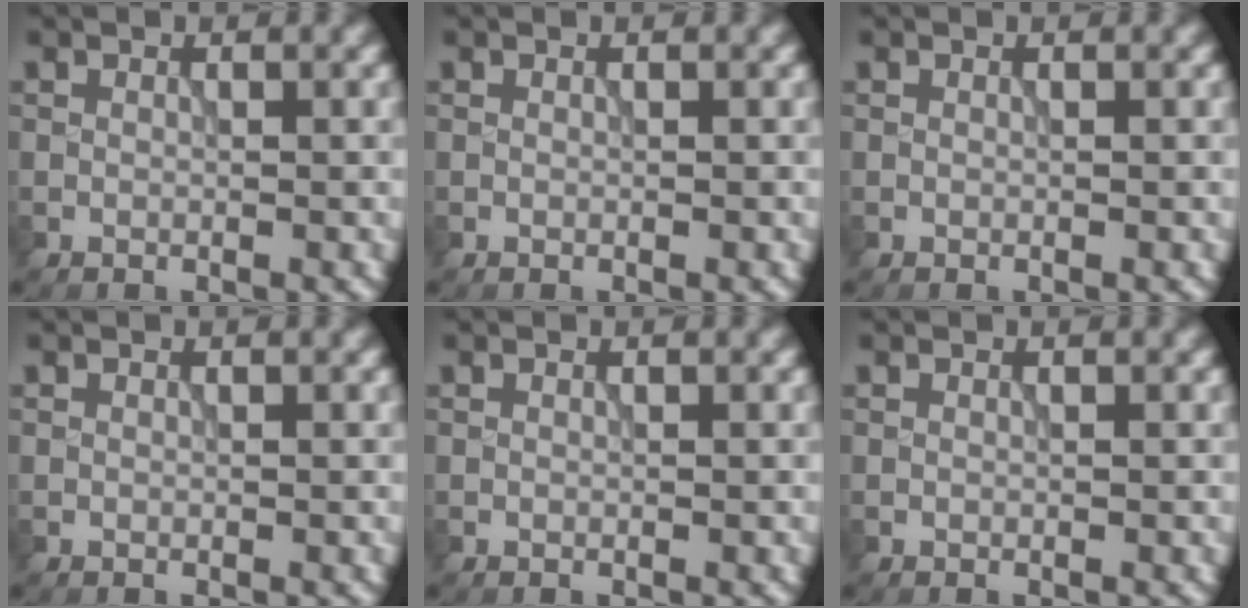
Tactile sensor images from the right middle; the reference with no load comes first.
{"total": 0.0}
{"total": 0.0}
{"total": 0.0}
{"total": 0.0}
{"total": 0.0}